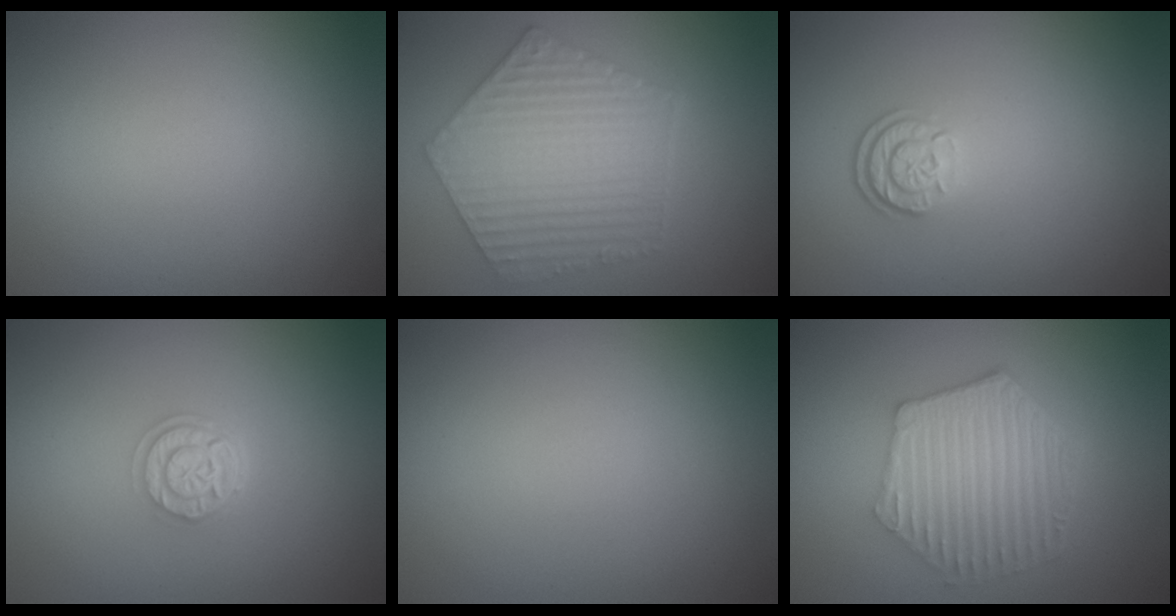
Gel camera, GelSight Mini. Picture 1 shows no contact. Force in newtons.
{"total": 6.5, "press": 5.0, "slide": 4.1}
{"total": 2.4, "press": 1.9, "slide": 1.5}
{"total": 2.7, "press": 2.2, "slide": 1.5}
{"total": 0.0}
{"total": 6.2, "press": 4.6, "slide": 4.2}